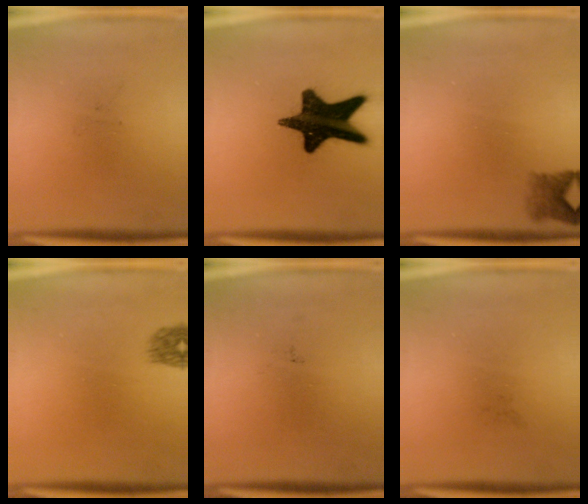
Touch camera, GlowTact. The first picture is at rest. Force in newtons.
{"total": 17.7}
{"total": 2.4}
{"total": 1.6}
{"total": 0.0}
{"total": 0.0}